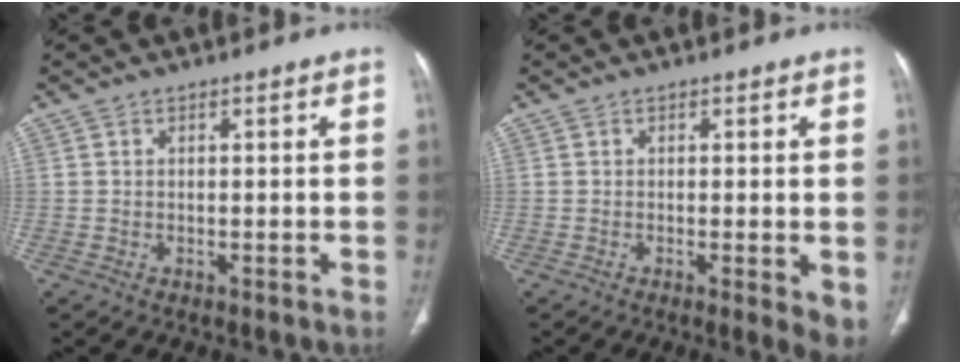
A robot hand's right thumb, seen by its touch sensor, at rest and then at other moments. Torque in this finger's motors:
{"motor_torque": [-0.21, 0.45, -0.19, -0.10, 0.06]}